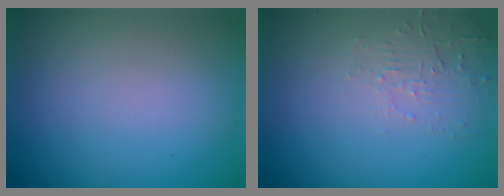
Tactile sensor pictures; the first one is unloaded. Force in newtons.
{"total": 1.9, "press": 1.9, "slide": 0.3}